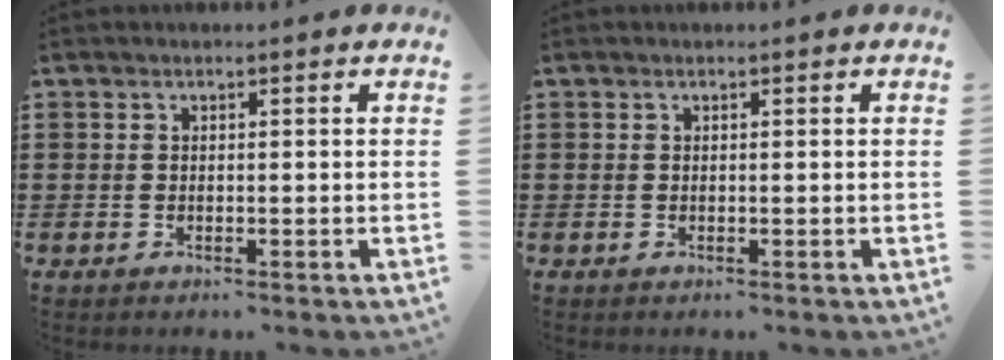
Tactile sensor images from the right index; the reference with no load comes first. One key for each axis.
{"total": 0.0}